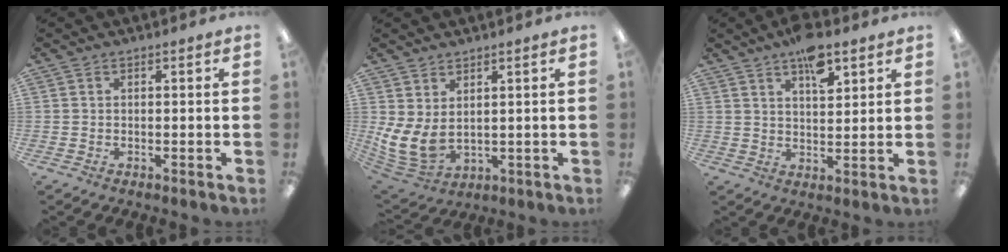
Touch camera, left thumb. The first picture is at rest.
{"total": 8.0, "force": [1.9, 4.9, 6.0], "torque": [-0.136, -0.031, 0.040]}
{"total": 8.3, "force": [5.6, 3.4, 5.2], "torque": [-0.075, -0.028, 0.093]}